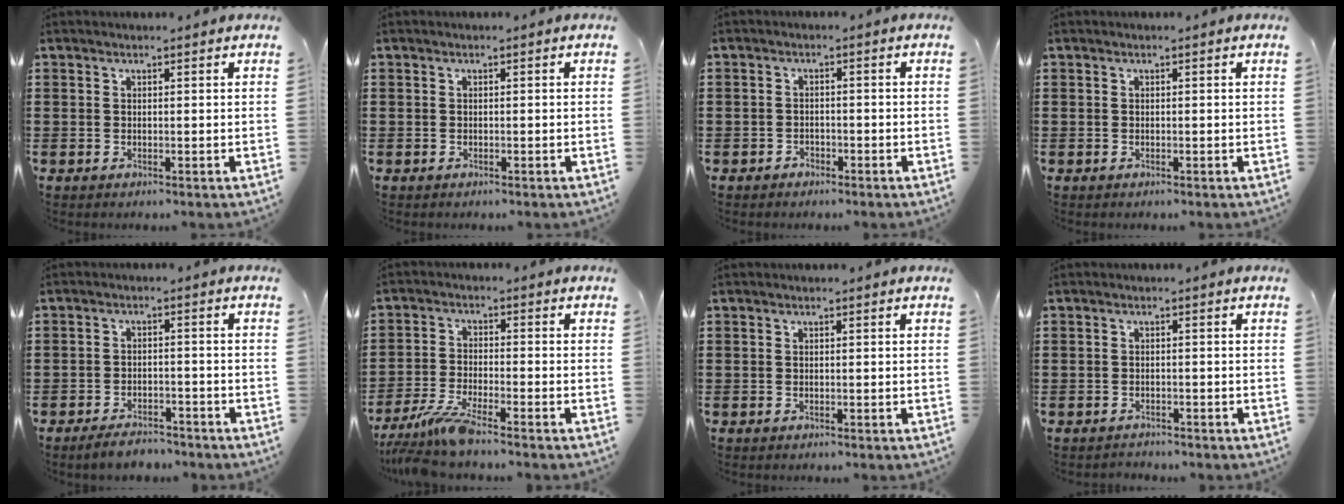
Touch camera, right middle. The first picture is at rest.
{"total": 0.0}
{"total": 1.6, "force": [-1.4, 0.9, -0.1], "torque": [-0.003, 0.003, -0.031]}
{"total": 0.0}
{"total": 3.5, "force": [-3.4, 0.7, 0.7], "torque": [-0.014, 0.007, -0.068]}
{"total": 6.0, "force": [-4.9, 0.2, 3.3], "torque": [-0.085, -0.021, -0.099]}
{"total": 0.0}
{"total": 1.4, "force": [-1.3, 0.3, -0.2], "torque": [-0.002, 0.003, -0.031]}